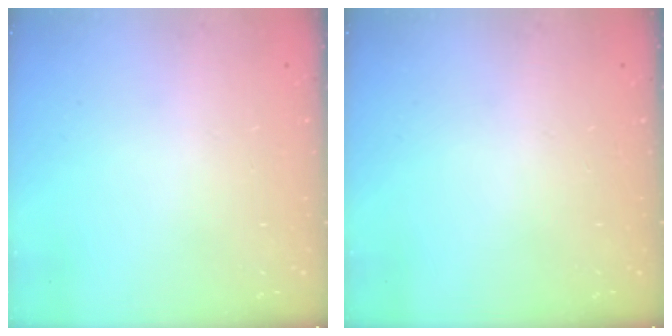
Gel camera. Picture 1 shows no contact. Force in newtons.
{"total": 0.0}